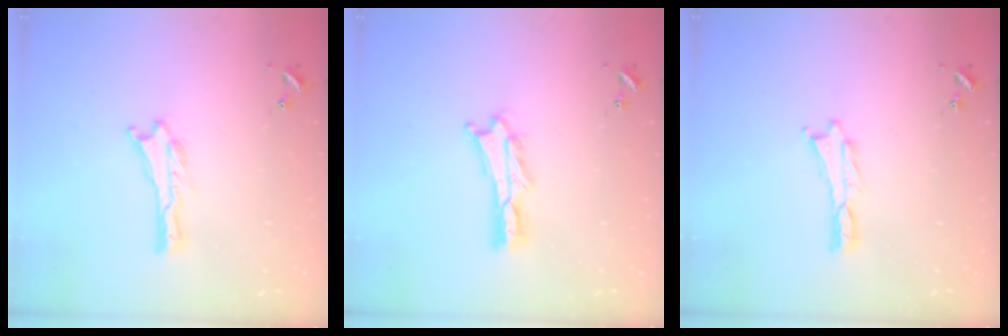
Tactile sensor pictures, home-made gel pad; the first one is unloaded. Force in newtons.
{"total": 2.0, "press": 2.0, "slide": 0.3}
{"total": 0.0}